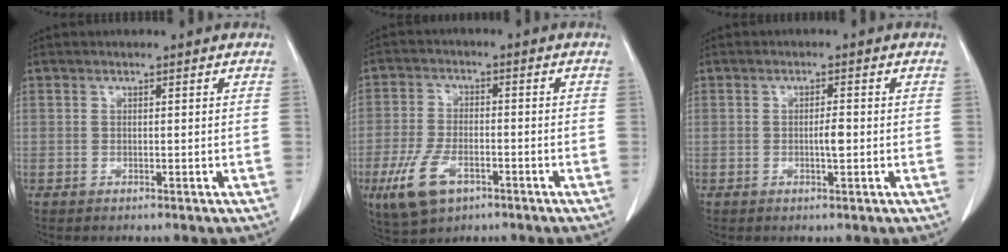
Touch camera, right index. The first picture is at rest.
{"total": 8.4, "force": [-4.2, 4.1, 6.1], "torque": [-0.135, -0.007, -0.070]}
{"total": 2.0, "force": [-0.2, 0.3, 2.0], "torque": [-0.035, 0.002, -0.002]}